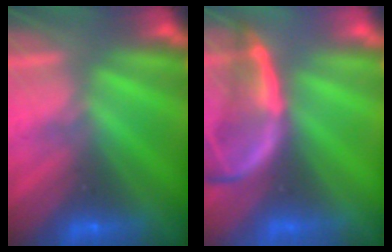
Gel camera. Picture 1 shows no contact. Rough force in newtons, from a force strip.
{"total": 2.1}